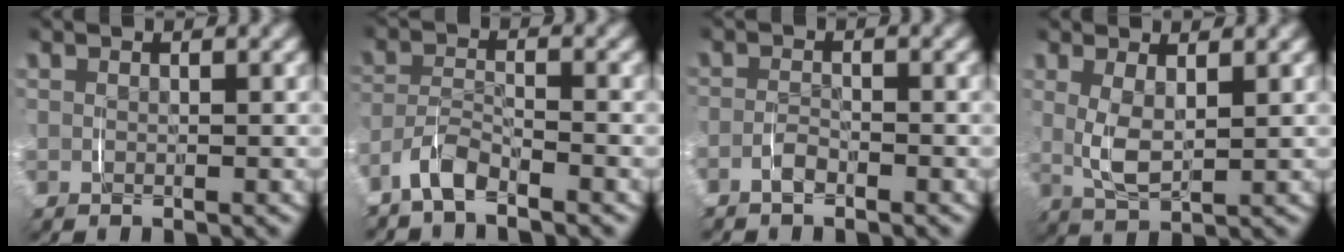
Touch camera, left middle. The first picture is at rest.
{"total": 3.5, "force": [-3.4, 0.3, 0.7], "torque": [-0.014, 0.001, -0.068]}
{"total": 1.7, "force": [-1.7, -0.1, 0.0], "torque": [-0.005, -0.003, -0.033]}
{"total": 3.6, "force": [0.5, 1.8, 3.1], "torque": [-0.074, -0.011, 0.014]}